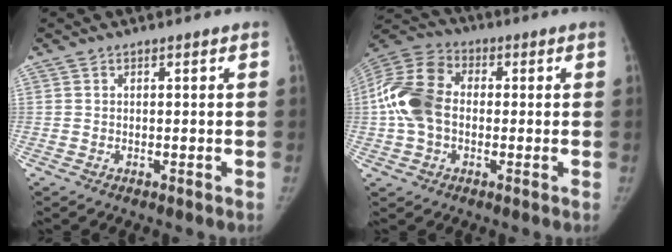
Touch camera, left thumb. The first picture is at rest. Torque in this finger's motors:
{"motor_torque": [1.50, 2.45, 0.61, 0.63, 0.54]}